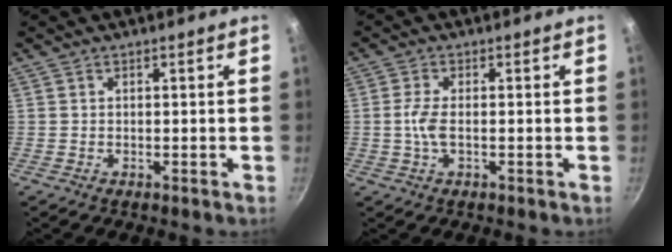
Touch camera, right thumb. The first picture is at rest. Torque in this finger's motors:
{"motor_torque": [0.04, 0.02, 0.37, 0.05, 0.04]}